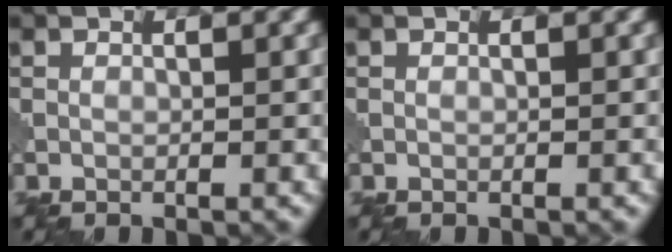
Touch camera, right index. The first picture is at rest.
{"total": 0.0}